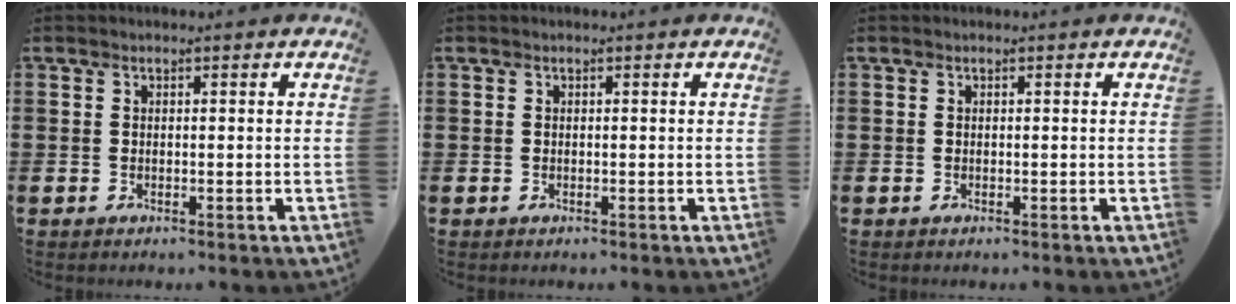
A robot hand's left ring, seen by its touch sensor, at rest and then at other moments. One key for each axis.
{"total": 0.0}
{"total": 0.0}